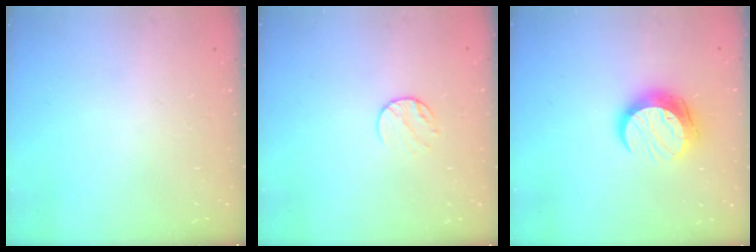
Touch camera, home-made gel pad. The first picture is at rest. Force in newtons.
{"total": 6.5, "press": 6.5, "slide": 0.6}
{"total": 12.1, "press": 12.0, "slide": 0.7}